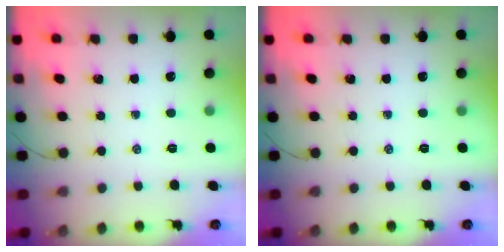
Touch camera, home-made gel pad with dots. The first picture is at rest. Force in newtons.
{"total": 0.0}